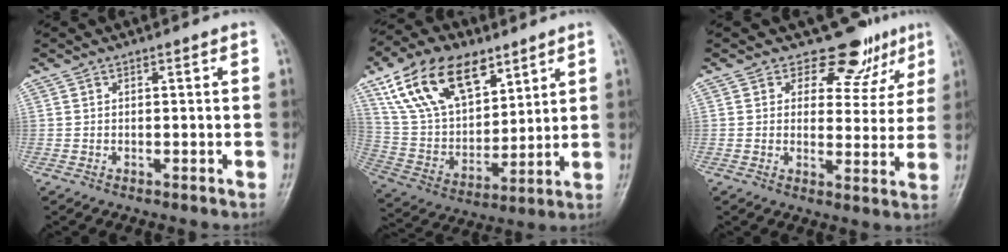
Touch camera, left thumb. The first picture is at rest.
{"total": 20.3, "force": [11.3, 11.4, 12.5], "torque": [-0.195, -0.033, 0.214]}
{"total": 8.4, "force": [6.2, 5.4, 1.9], "torque": [0.016, -0.038, 0.071]}